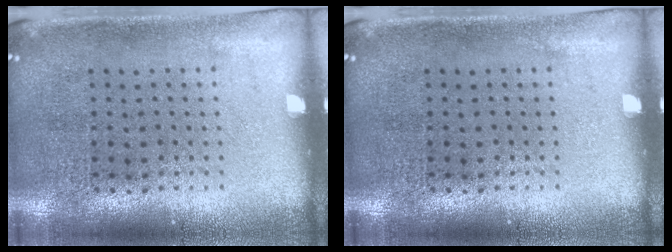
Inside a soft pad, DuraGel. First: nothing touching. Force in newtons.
{"total": 0.0}